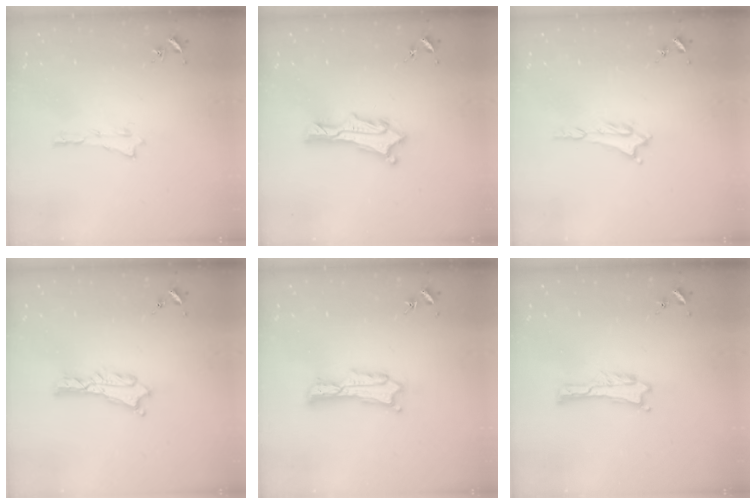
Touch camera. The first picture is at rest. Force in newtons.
{"total": 2.4, "press": 2.4, "slide": 0.3}
{"total": 1.2, "press": 1.2, "slide": 0.2}
{"total": 1.1, "press": 1.1, "slide": 0.2}
{"total": 2.7, "press": 2.7, "slide": 0.3}
{"total": 0.0}